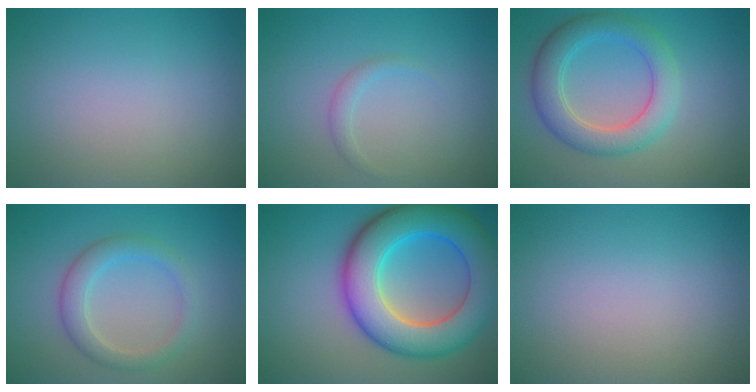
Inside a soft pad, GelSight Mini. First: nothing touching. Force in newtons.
{"total": 1.1, "press": 1.1, "slide": 0.0}
{"total": 5.1, "press": 5.1, "slide": 0.2}
{"total": 2.9, "press": 2.9, "slide": 0.2}
{"total": 11.1, "press": 11.1, "slide": 0.5}
{"total": 0.0}